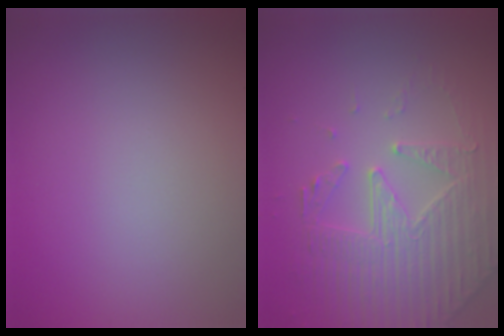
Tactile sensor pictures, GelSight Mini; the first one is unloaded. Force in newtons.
{"total": 4.4, "press": 4.2, "slide": 1.3}